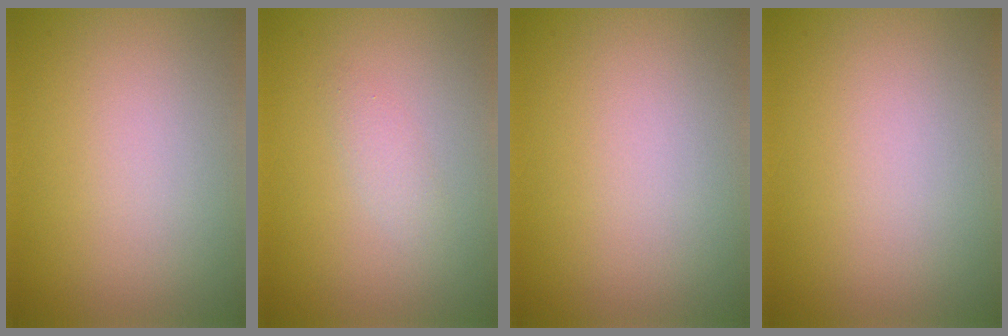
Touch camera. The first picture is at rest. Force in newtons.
{"total": 1.1, "press": 1.1, "slide": 0.0}
{"total": 0.0}
{"total": 0.0}